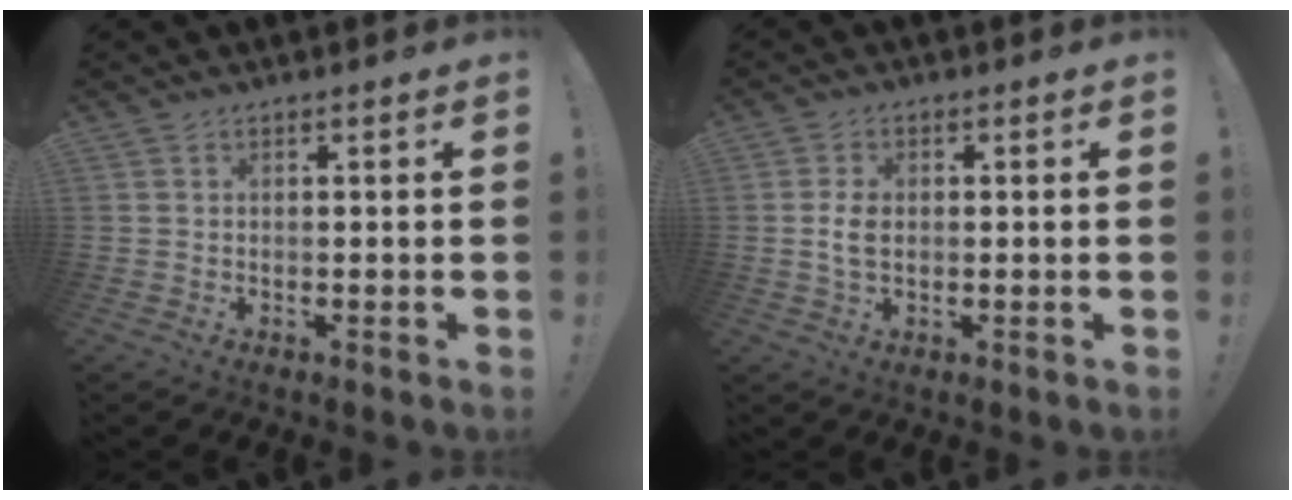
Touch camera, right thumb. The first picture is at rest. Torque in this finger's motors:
{"motor_torque": [-0.32, 0.09, 0.21, -0.18, 0.05]}